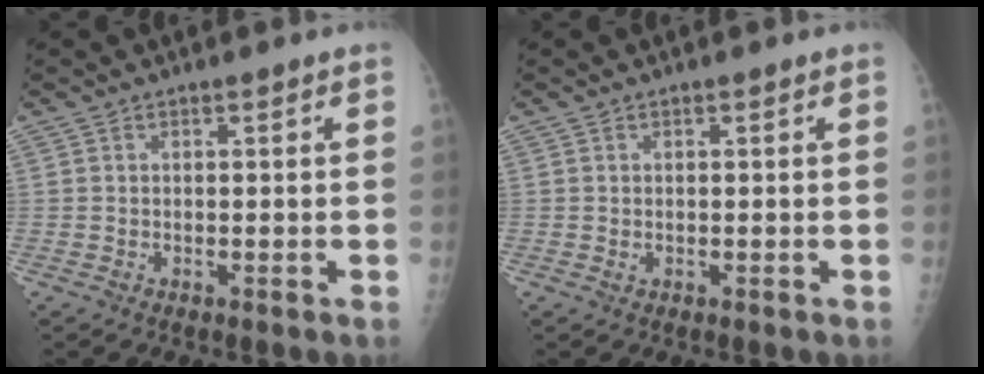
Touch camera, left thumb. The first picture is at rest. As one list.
[{"total": 0.7, "force": [0.1, 0.4, 0.5], "torque": [-0.007, 0.001, 0.006]}]